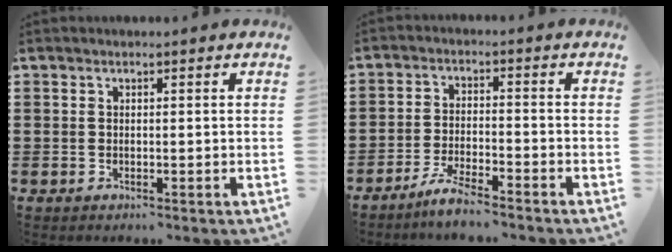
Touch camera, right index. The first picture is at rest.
{"total": 4.4, "force": [-4.0, 0.0, 1.8], "torque": [-0.046, -0.003, -0.079]}